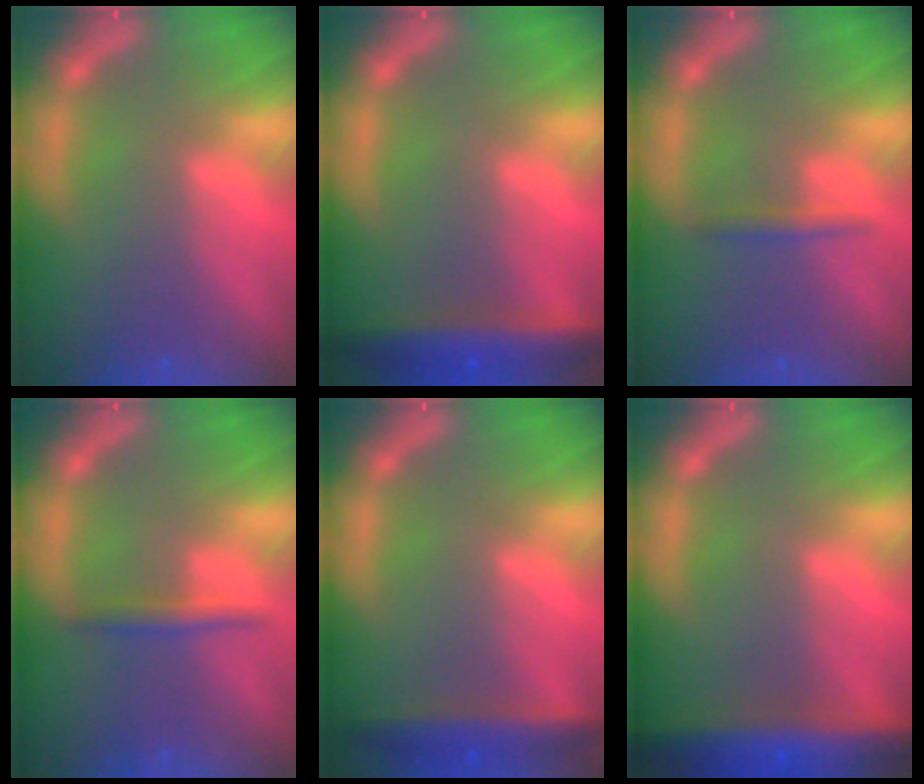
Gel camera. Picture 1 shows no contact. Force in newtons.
{"total": 6.0}
{"total": 1.4}
{"total": 1.9}
{"total": 4.5}
{"total": 9.5}